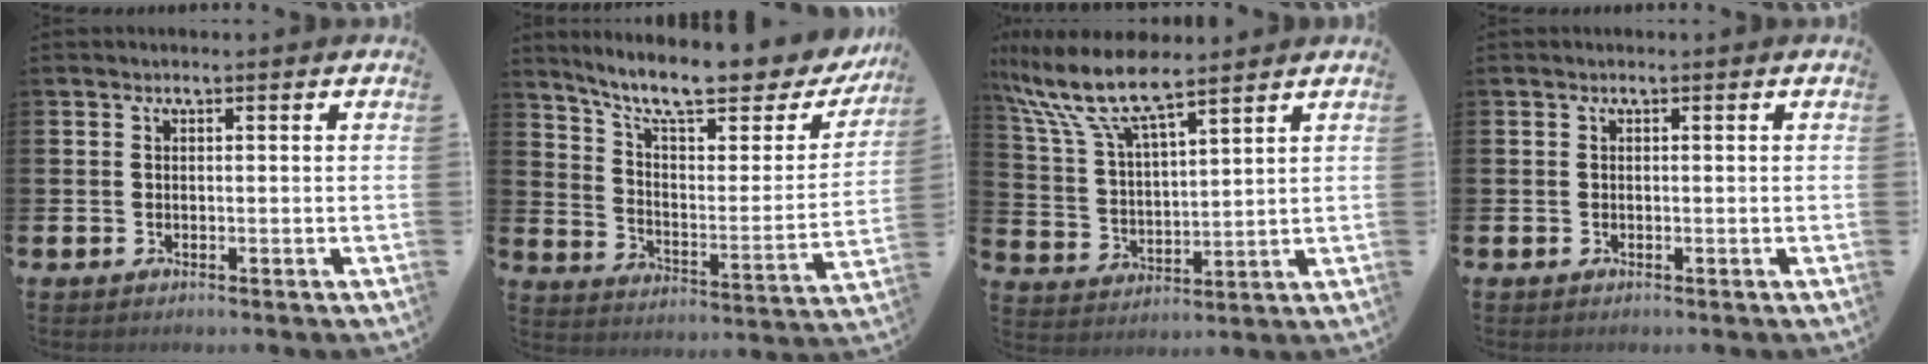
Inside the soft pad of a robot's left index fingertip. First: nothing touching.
{"total": 11.2, "force": [9.3, 2.4, 5.7], "torque": [-0.130, -0.068, 0.154]}
{"total": 9.4, "force": [8.2, 1.8, 4.4], "torque": [-0.125, -0.038, 0.143]}
{"total": 0.0}